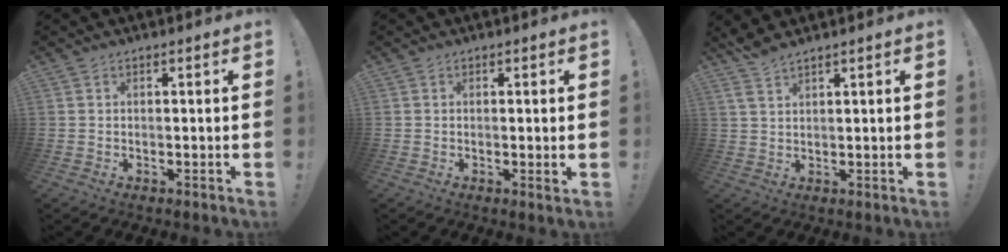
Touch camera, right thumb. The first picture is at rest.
{"total": 1.1, "force": [0.3, 0.1, 1.0], "torque": [-0.009, -0.004, 0.003]}
{"total": 3.6, "force": [3.2, 0.4, 1.7], "torque": [-0.045, -0.012, 0.060]}